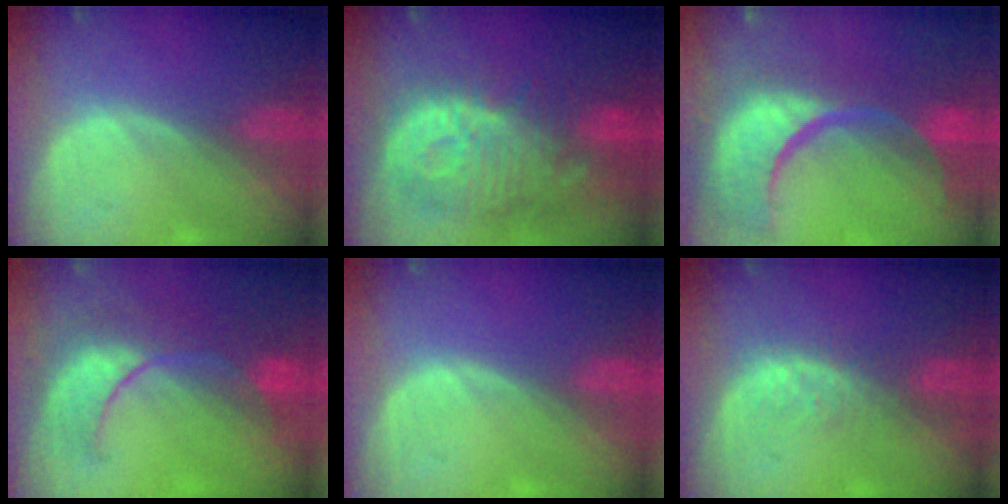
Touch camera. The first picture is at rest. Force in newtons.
{"total": 13.1, "press": 11.5, "slide": 6.4}
{"total": 15.3, "press": 12.1, "slide": 9.4}
{"total": 8.1, "press": 8.1, "slide": 0.7}
{"total": 0.0}
{"total": 2.8, "press": 2.8, "slide": 0.3}